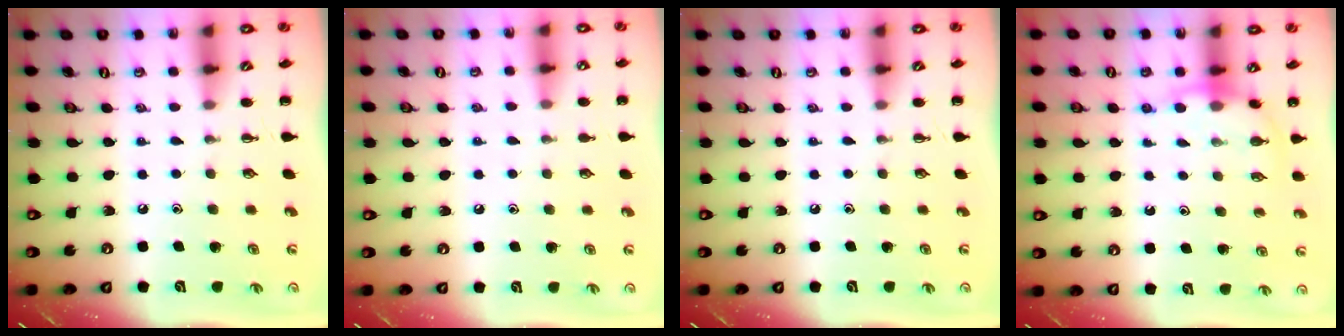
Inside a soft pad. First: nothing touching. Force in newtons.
{"total": 6.2, "press": 5.9, "slide": 2.1}
{"total": 0.0}
{"total": 6.2, "press": 6.2, "slide": 0.5}